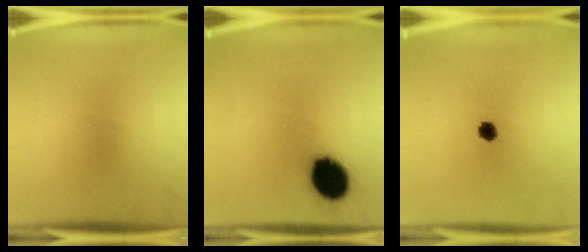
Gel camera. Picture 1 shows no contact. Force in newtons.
{"total": 12.9}
{"total": 3.0}